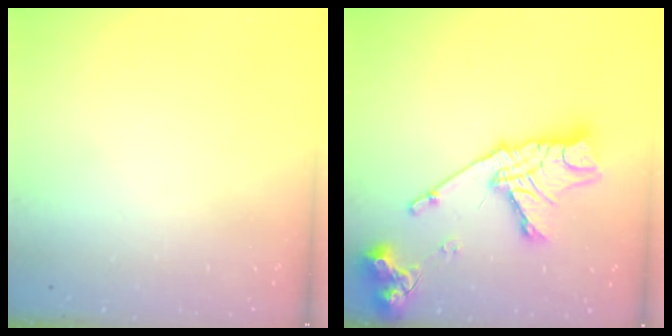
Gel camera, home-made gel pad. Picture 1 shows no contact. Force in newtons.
{"total": 19.3, "press": 19.3, "slide": 1.7}